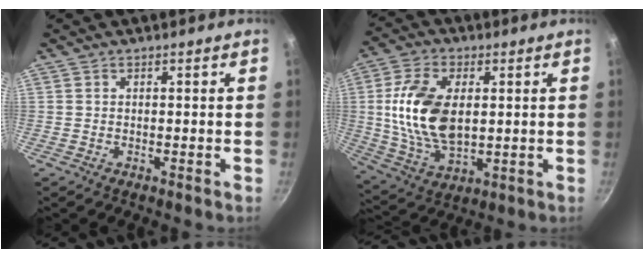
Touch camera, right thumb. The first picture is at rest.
{"total": 15.9, "force": [1.8, 9.3, 12.8], "torque": [-0.228, -0.007, 0.040]}